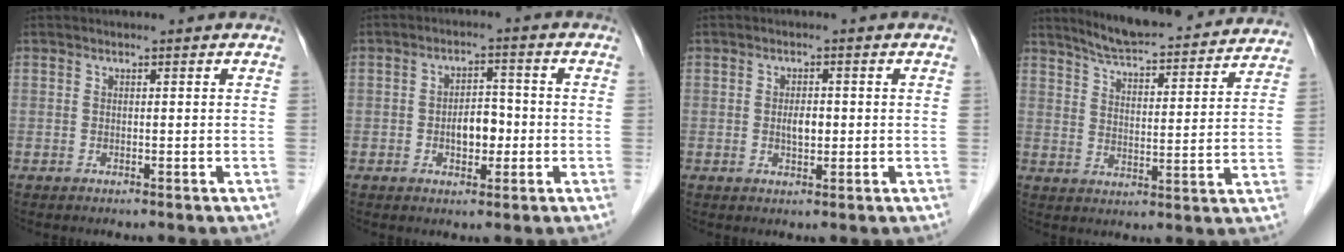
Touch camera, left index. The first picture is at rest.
{"total": 4.6, "force": [-1.3, 2.6, 3.6], "torque": [-0.062, 0.008, -0.018]}
{"total": 2.4, "force": [-0.3, 1.2, 2.1], "torque": [-0.040, -0.002, -0.004]}
{"total": 20.3, "force": [18.8, 2.5, 7.1], "torque": [-0.101, -0.010, 0.248]}